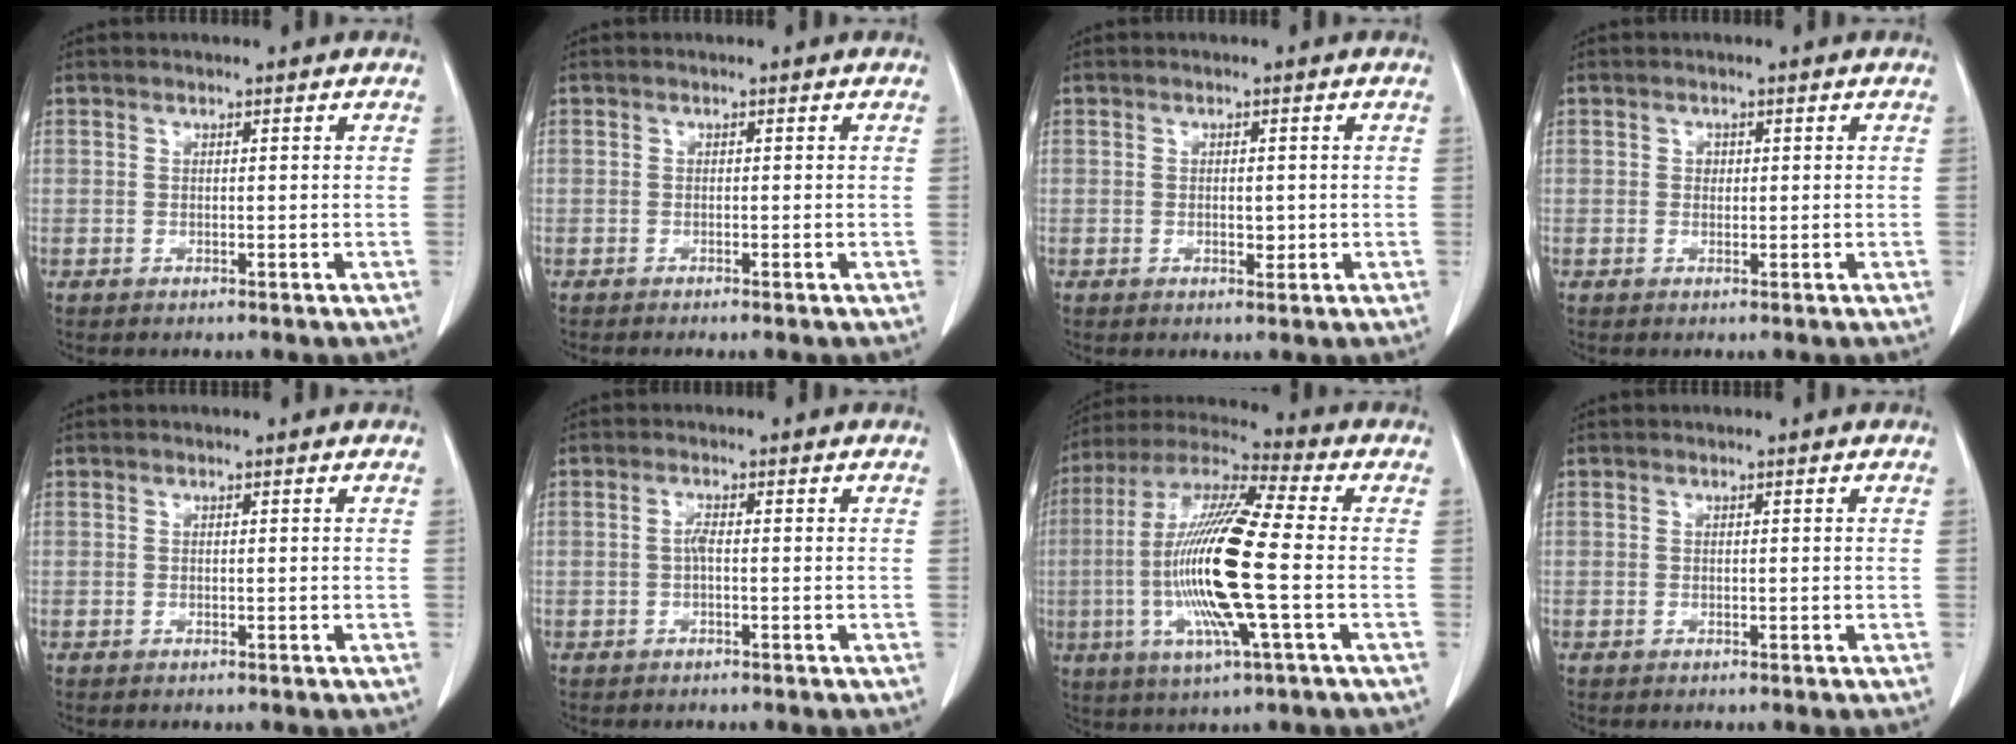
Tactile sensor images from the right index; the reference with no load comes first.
{"total": 0.8, "force": [-0.6, -0.1, 0.5], "torque": [-0.007, 0.002, -0.006]}
{"total": 1.8, "force": [-0.1, 0.9, 1.5], "torque": [-0.026, -0.001, 0.002]}
{"total": 0.9, "force": [0.2, 0.8, 0.4], "torque": [-0.005, 0.002, 0.003]}
{"total": 0.0}
{"total": 1.4, "force": [-0.1, 0.2, 1.4], "torque": [-0.029, 0.002, -0.003]}
{"total": 17.8, "force": [-2.6, 1.0, 17.6], "torque": [-0.363, -0.008, -0.056]}
{"total": 0.0}